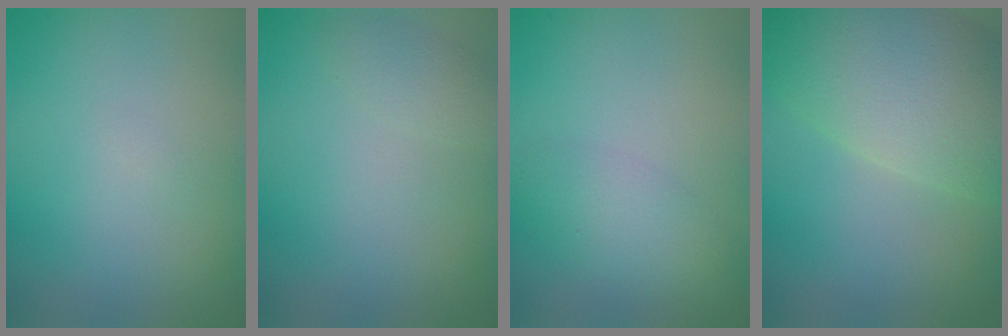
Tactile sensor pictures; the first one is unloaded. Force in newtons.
{"total": 1.2, "press": 1.2, "slide": 0.1}
{"total": 2.5, "press": 2.5, "slide": 0.1}
{"total": 9.3, "press": 9.2, "slide": 0.8}